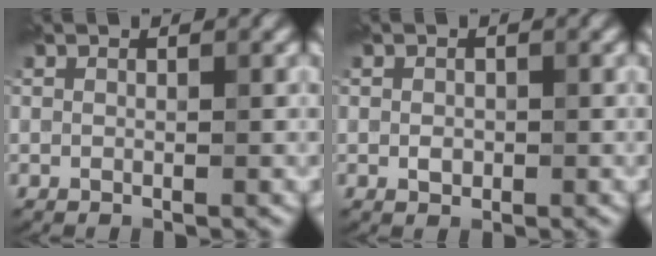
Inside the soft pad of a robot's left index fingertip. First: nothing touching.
{"total": 0.8, "force": [-0.1, 0.7, 0.4], "torque": [-0.006, -0.002, -0.004]}